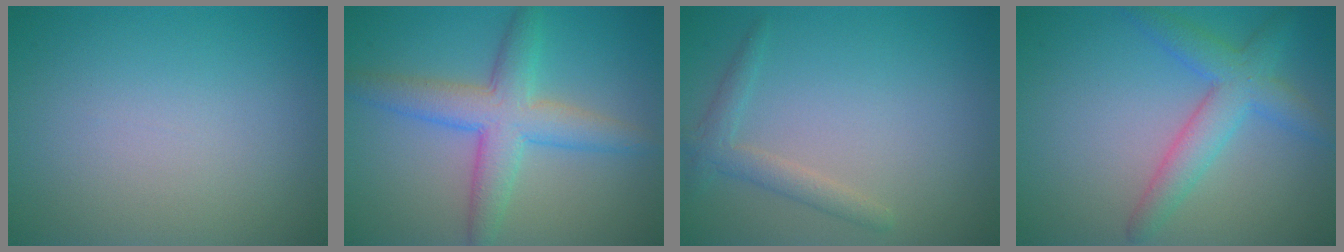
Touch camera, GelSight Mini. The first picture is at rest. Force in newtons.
{"total": 4.5, "press": 4.5, "slide": 0.2}
{"total": 1.9, "press": 1.9, "slide": 0.1}
{"total": 2.9, "press": 2.9, "slide": 0.2}